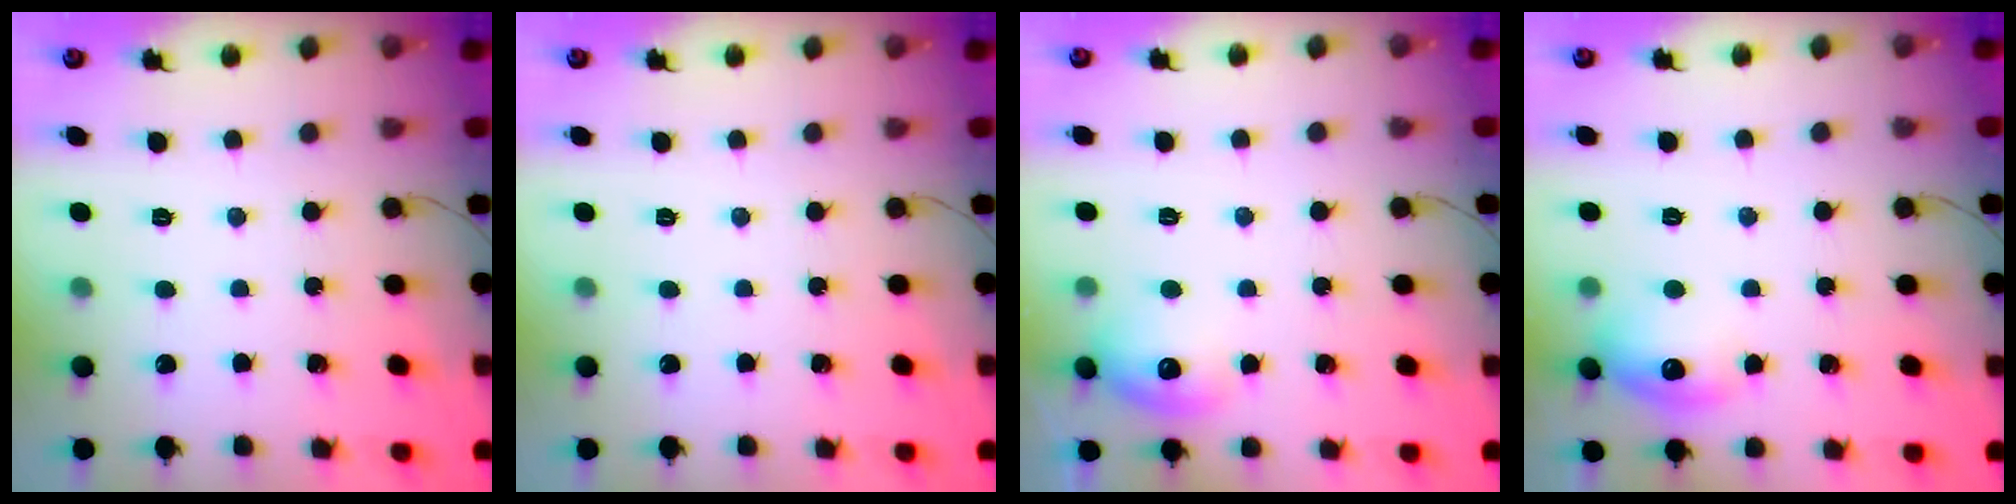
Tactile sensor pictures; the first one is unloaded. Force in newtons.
{"total": 0.0}
{"total": 10.3, "press": 10.2, "slide": 1.3}
{"total": 10.9, "press": 10.9, "slide": 0.8}